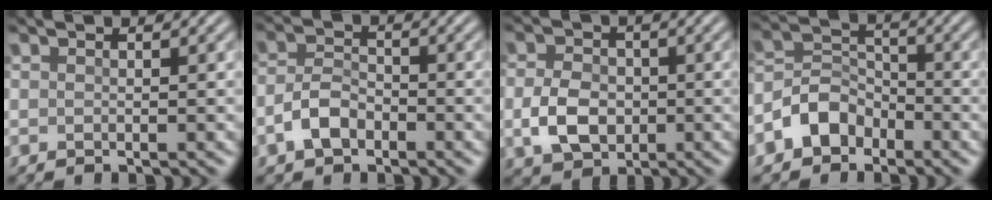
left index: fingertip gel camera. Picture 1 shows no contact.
{"total": 3.2, "force": [-1.8, 1.9, 1.9], "torque": [-0.038, 0.006, -0.043]}
{"total": 4.5, "force": [-0.8, 3.4, 2.8], "torque": [-0.058, -0.003, -0.019]}
{"total": 4.1, "force": [-2.6, 2.9, 1.5], "torque": [-0.025, 0.007, -0.059]}